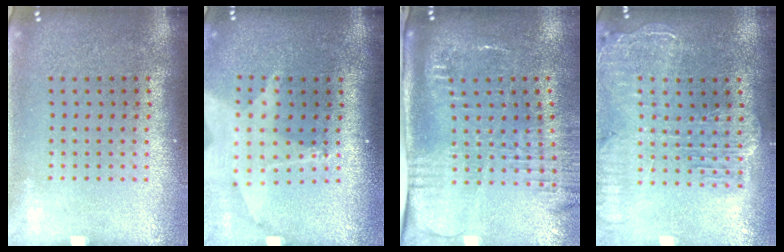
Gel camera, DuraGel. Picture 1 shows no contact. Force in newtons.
{"total": 2.0, "press": 1.5, "slide": 1.3}
{"total": 2.7, "press": 2.0, "slide": 1.8}
{"total": 2.2, "press": 2.0, "slide": 1.0}